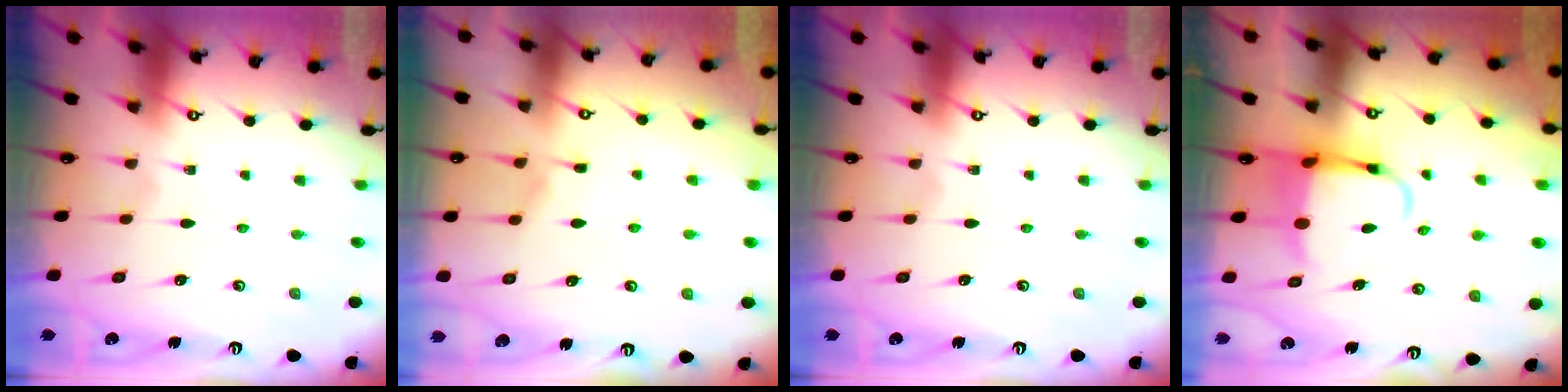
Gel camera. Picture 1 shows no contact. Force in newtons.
{"total": 4.3, "press": 4.3, "slide": 0.4}
{"total": 0.0}
{"total": 6.3, "press": 6.1, "slide": 1.4}